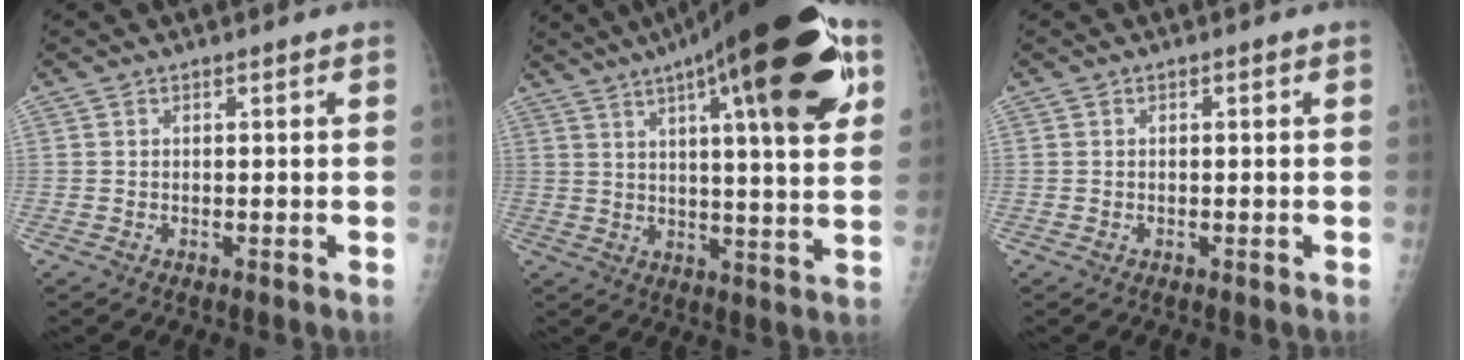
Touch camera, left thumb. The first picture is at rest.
{"total": 27.0, "force": [13.0, 6.2, 22.8], "torque": [-0.330, -0.007, 0.187]}
{"total": 0.0}